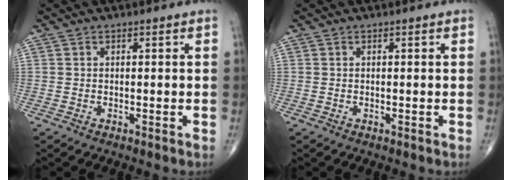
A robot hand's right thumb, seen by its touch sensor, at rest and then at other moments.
{"total": 0.0}